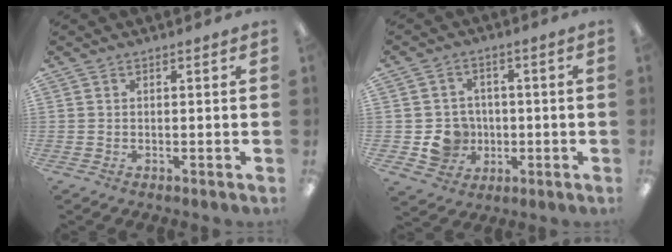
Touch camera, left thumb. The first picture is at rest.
{"total": 7.8, "force": [-1.4, 7.4, 2.1], "torque": [-0.046, 0.013, -0.015]}